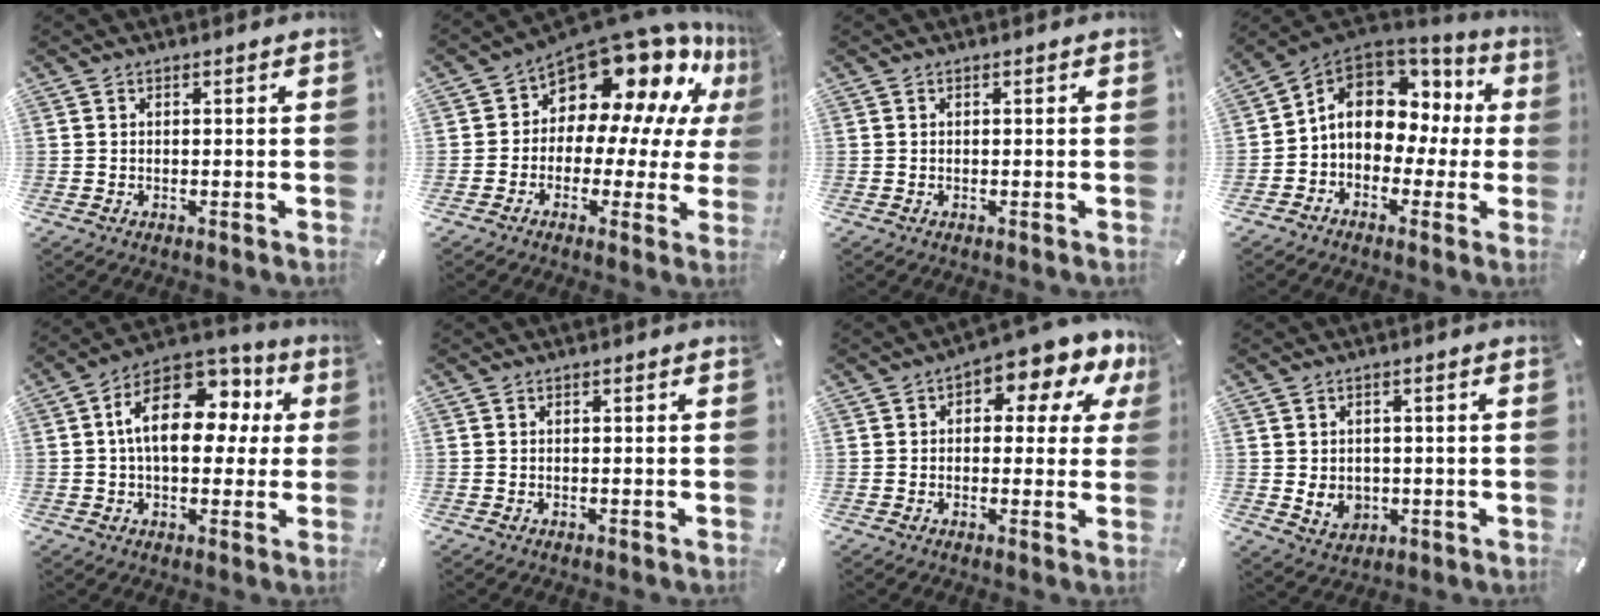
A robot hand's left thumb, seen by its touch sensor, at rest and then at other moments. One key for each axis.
{"total": 14.6, "fx": 10.2, "fy": 8.1, "fz": 6.7, "tx": -0.112, "ty": -0.096, "tz": 0.177}
{"total": 0.0}
{"total": 10.9, "fx": 2.2, "fy": 8.6, "fz": 6.3, "tx": -0.109, "ty": -0.005, "tz": 0.044}
{"total": 17.2, "fx": 4.3, "fy": 10.9, "fz": 12.5, "tx": -0.192, "ty": -0.011, "tz": 0.076}
{"total": 0.0}
{"total": 9.1, "fx": 4.8, "fy": 4.4, "fz": 6.4, "tx": -0.087, "ty": -0.033, "tz": 0.078}
{"total": 5.3, "fx": -0.5, "fy": 4.6, "fz": 2.5, "tx": -0.042, "ty": -0.001, "tz": -0.008}